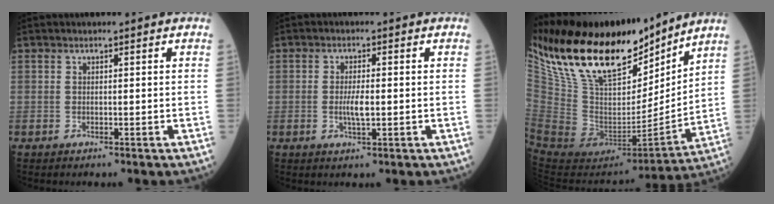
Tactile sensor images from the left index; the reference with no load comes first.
{"total": 2.8, "force": [-0.5, 0.5, 2.7], "torque": [-0.055, -0.006, -0.010]}
{"total": 25.0, "force": [19.7, 8.9, 12.7], "torque": [-0.251, -0.006, 0.350]}